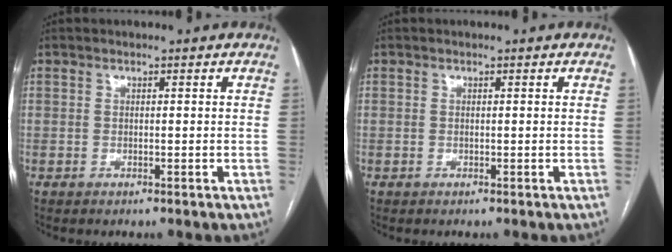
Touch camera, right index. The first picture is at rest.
{"total": 0.0}